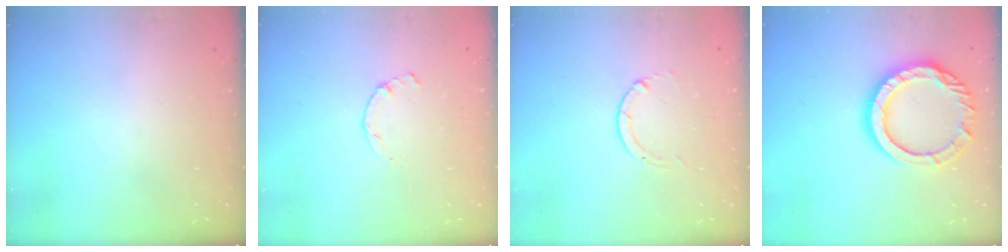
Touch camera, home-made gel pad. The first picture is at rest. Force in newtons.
{"total": 0.8, "press": 0.7, "slide": 0.2}
{"total": 0.6, "press": 0.5, "slide": 0.1}
{"total": 13.9, "press": 13.9, "slide": 1.0}